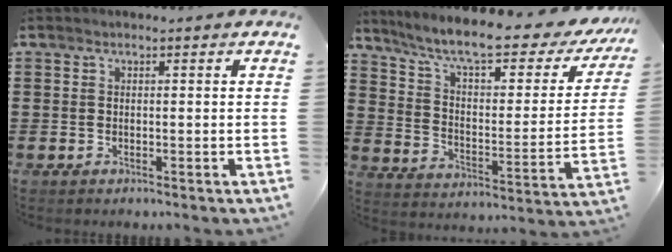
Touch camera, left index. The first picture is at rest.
{"total": 9.7, "force": [7.6, 1.2, 6.0], "torque": [-0.134, -0.046, 0.125]}